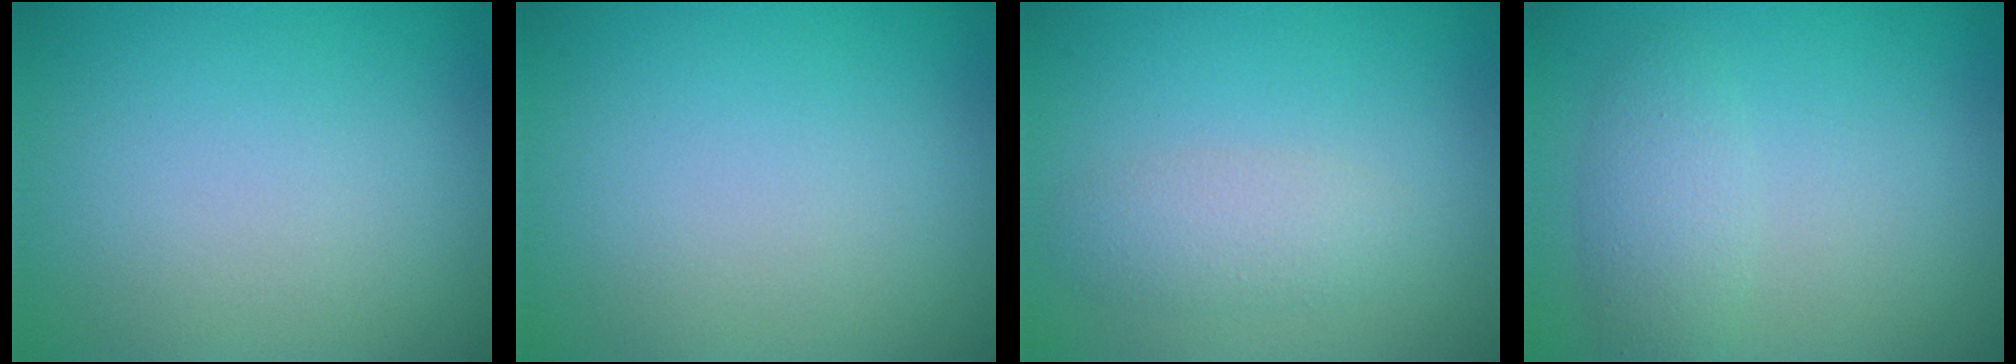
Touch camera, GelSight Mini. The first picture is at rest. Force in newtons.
{"total": 0.0}
{"total": 2.1, "press": 2.1, "slide": 0.1}
{"total": 2.3, "press": 2.3, "slide": 0.0}